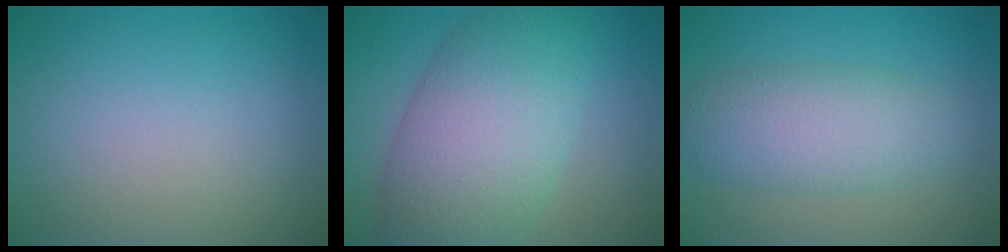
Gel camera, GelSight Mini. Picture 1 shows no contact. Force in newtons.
{"total": 10.3, "press": 10.3, "slide": 0.2}
{"total": 4.9, "press": 4.9, "slide": 0.0}